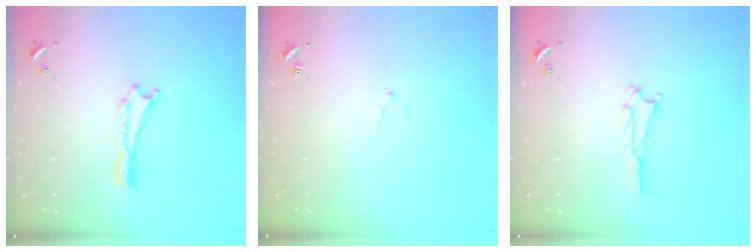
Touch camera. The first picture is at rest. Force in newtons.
{"total": 1.5, "press": 1.5, "slide": 0.2}
{"total": 1.8, "press": 1.8, "slide": 0.2}